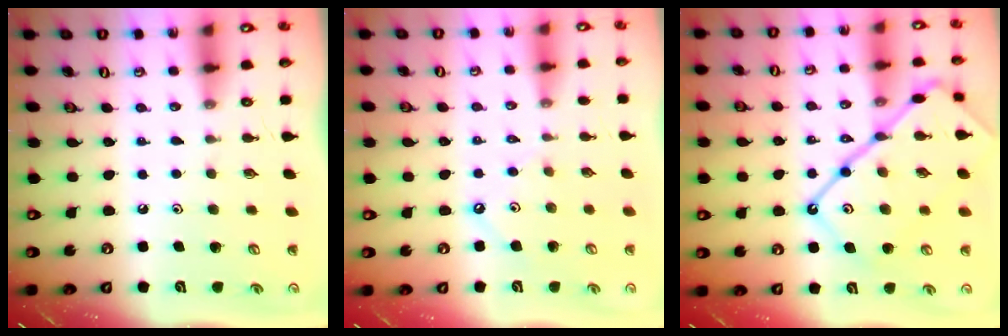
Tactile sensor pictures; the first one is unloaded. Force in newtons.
{"total": 2.0, "press": 2.0, "slide": 0.2}
{"total": 19.7, "press": 19.6, "slide": 1.9}